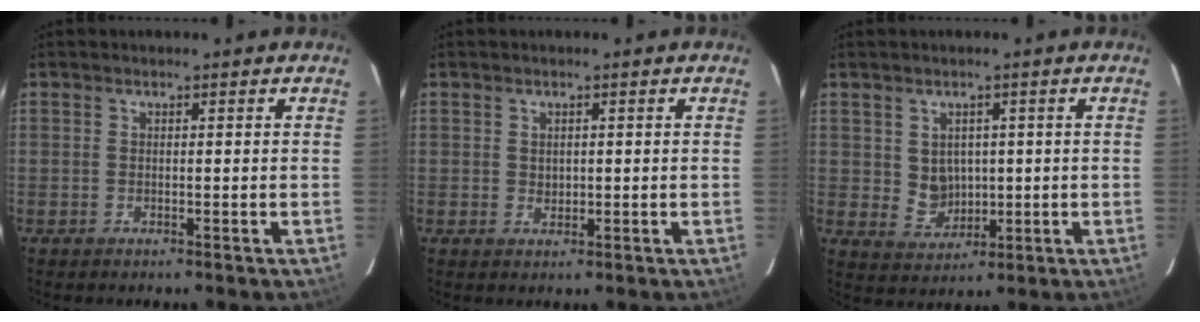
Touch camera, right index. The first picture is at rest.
{"total": 1.3, "force": [0.4, 1.1, 0.4], "torque": [-0.004, 0.001, 0.009]}
{"total": 5.0, "force": [0.8, 4.6, 2.0], "torque": [-0.037, 0.005, 0.029]}